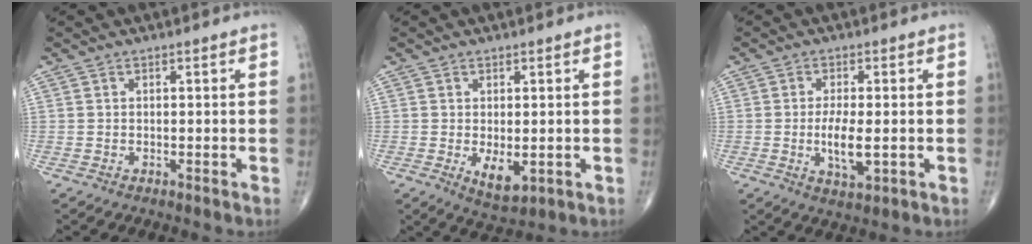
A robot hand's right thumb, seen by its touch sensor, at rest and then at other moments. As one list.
[{"total": 5.0, "force": [-0.9, 2.5, 4.2], "torque": [-0.058, -0.014, -0.003]}, {"total": 6.2, "force": [-0.8, 2.2, 5.7], "torque": [-0.109, -0.013, -0.014]}]